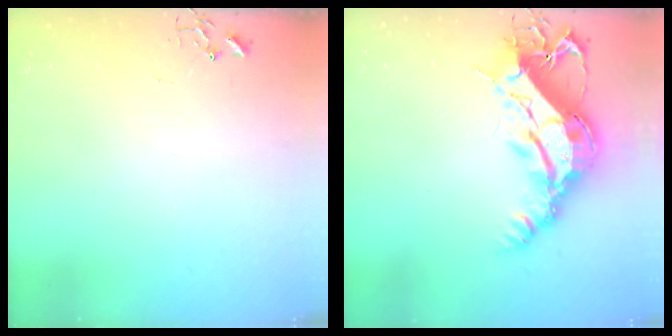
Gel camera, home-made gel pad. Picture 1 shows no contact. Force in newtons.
{"total": 20.3, "press": 20.2, "slide": 2.1}